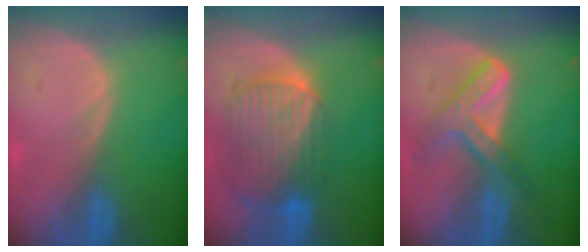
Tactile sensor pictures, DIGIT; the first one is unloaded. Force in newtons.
{"total": 10.3, "press": 8.7, "slide": 5.5}
{"total": 7.2, "press": 6.2, "slide": 3.8}